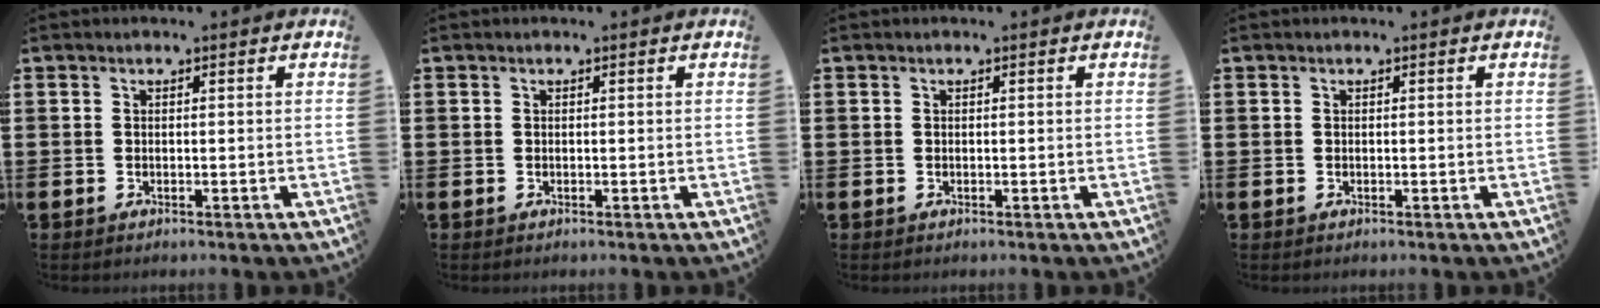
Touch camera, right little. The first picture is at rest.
{"total": 0.0}
{"total": 0.0}
{"total": 0.0}